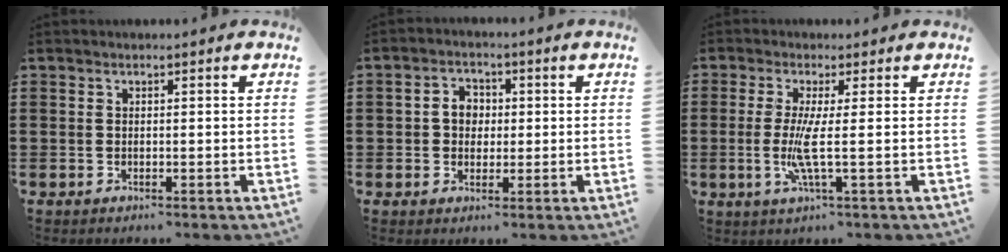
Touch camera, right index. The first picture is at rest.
{"total": 3.9, "force": [0.0, 3.3, 2.2], "torque": [-0.052, 0.013, -0.005]}
{"total": 5.7, "force": [-0.2, -0.2, 5.7], "torque": [-0.127, -0.023, -0.012]}